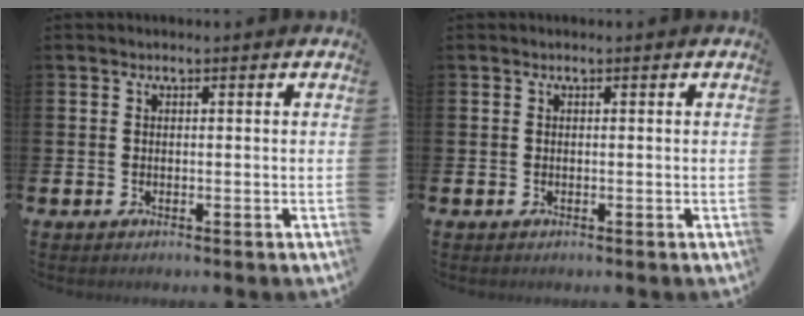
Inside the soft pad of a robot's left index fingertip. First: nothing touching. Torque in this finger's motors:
{"motor_torque": [-0.15, -0.12, -0.14, -0.04]}